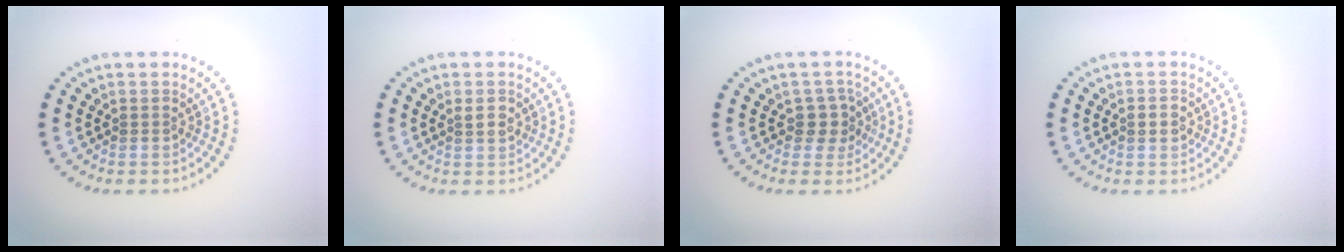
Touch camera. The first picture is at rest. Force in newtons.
{"total": 1.3, "press": 1.2, "slide": 0.5}
{"total": 2.2, "press": 1.9, "slide": 1.2}
{"total": 1.2, "press": 1.2, "slide": 0.1}